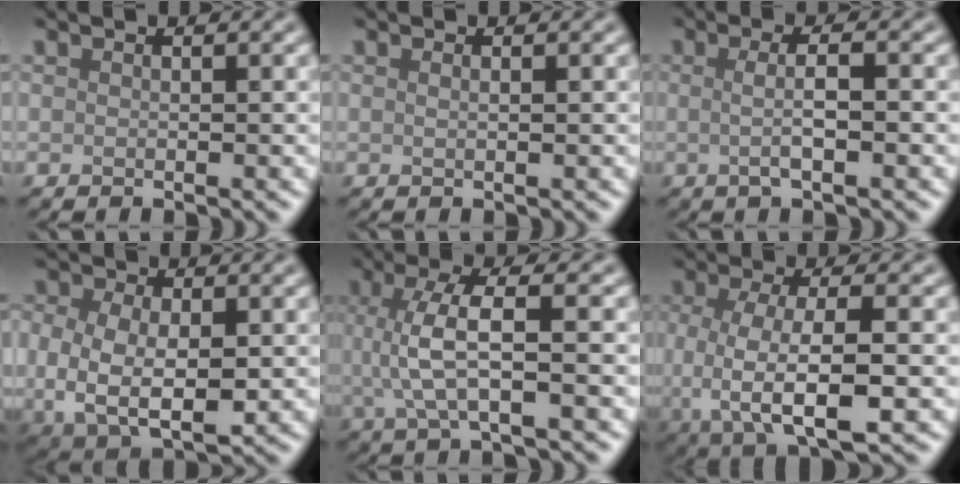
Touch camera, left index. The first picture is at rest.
{"total": 0.5, "force": [0.2, 0.1, 0.5], "torque": [-0.010, 0.002, 0.002]}
{"total": 3.1, "force": [-0.1, 0.7, 3.0], "torque": [-0.050, -0.001, -0.003]}
{"total": 7.4, "force": [-0.4, 5.0, 5.4], "torque": [-0.117, -0.016, 0.002]}
{"total": 5.1, "force": [0.3, 1.3, 4.9], "torque": [-0.108, 0.005, 0.005]}
{"total": 7.2, "force": [-0.9, 2.7, 6.6], "torque": [-0.129, -0.012, -0.016]}